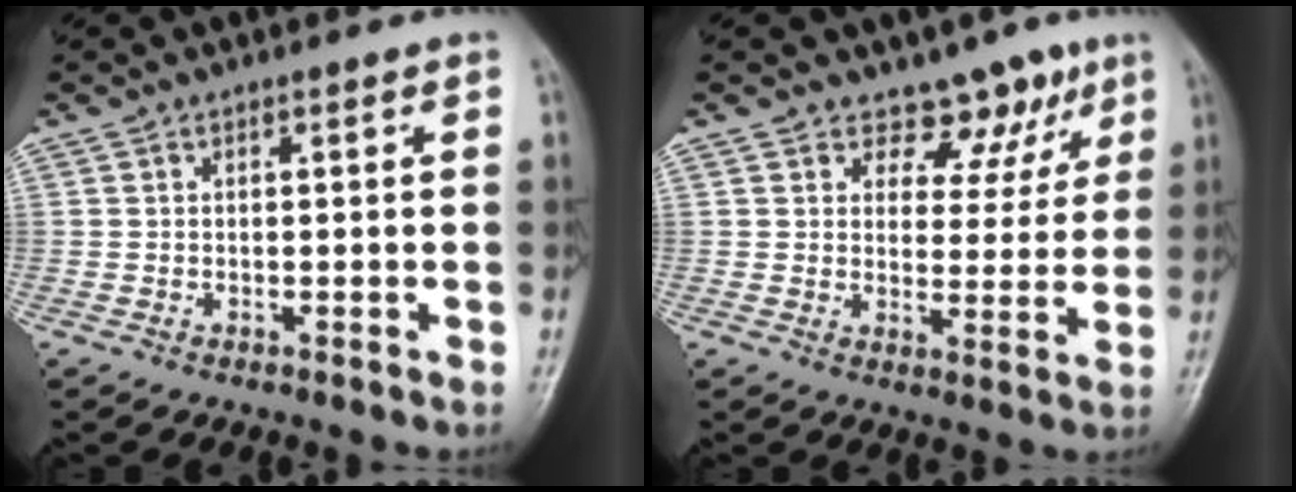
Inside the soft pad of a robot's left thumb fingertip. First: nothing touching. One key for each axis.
{"total": 8.1, "fx": 5.7, "fy": 5.3, "fz": 2.3, "tx": 0.013, "ty": -0.031, "tz": 0.074}